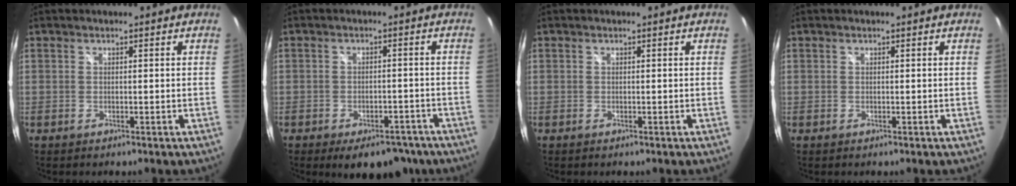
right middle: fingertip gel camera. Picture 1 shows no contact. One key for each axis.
{"total": 10.3, "fx": -7.3, "fy": 5.4, "fz": 4.8, "tx": -0.082, "ty": 0.006, "tz": -0.084}
{"total": 0.0}
{"total": 0.0}